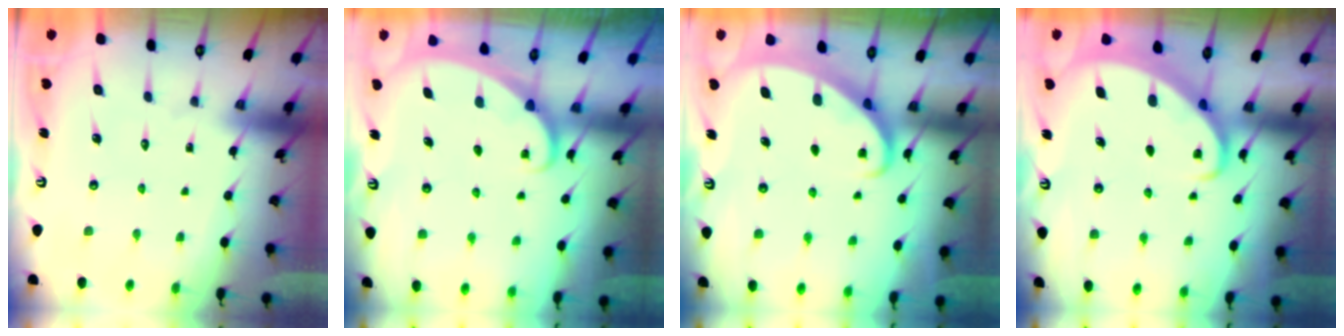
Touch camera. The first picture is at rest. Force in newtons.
{"total": 1.7, "press": 1.7, "slide": 0.1}
{"total": 2.5, "press": 2.5, "slide": 0.3}
{"total": 2.8, "press": 2.7, "slide": 0.3}